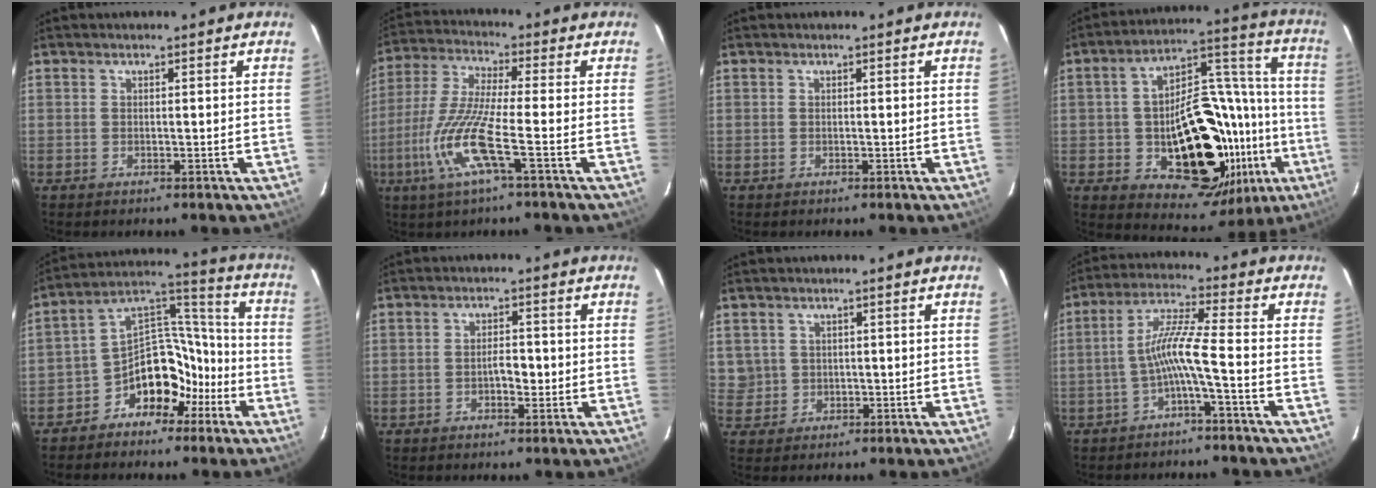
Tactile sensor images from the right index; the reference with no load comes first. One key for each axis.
{"total": 12.1, "fx": -4.5, "fy": 0.6, "fz": 11.2, "tx": -0.249, "ty": -0.005, "tz": -0.093}
{"total": 0.0}
{"total": 29.1, "fx": -8.3, "fy": 17.3, "fz": 21.8, "tx": -0.327, "ty": 0.040, "tz": -0.092}
{"total": 11.5, "fx": -7.0, "fy": 8.0, "fz": 4.3, "tx": -0.074, "ty": 0.062, "tz": -0.115}
{"total": 2.9, "fx": -0.7, "fy": 1.5, "fz": 2.4, "tx": -0.042, "ty": 0.004, "tz": -0.010}
{"total": 3.4, "fx": 0.8, "fy": 3.3, "fz": 0.3, "tx": 0.007, "ty": 0.014, "tz": 0.021}
{"total": 6.7, "fx": -2.8, "fy": -0.7, "fz": 6.0, "tx": -0.137, "ty": 0.013, "tz": -0.052}